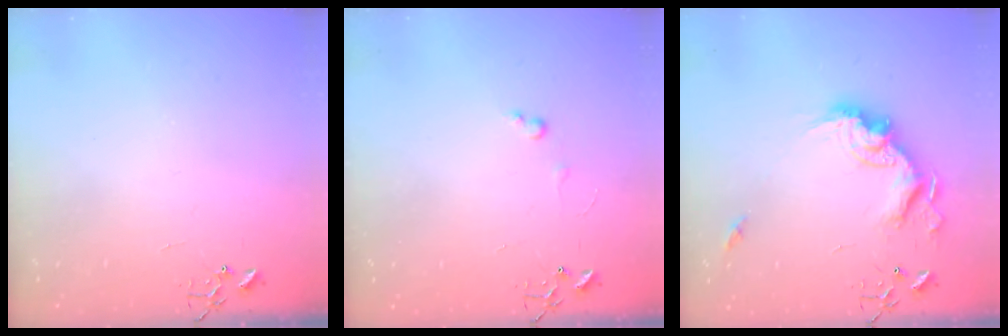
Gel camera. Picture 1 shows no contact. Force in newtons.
{"total": 4.2, "press": 4.2, "slide": 0.6}
{"total": 17.8, "press": 17.7, "slide": 2.1}